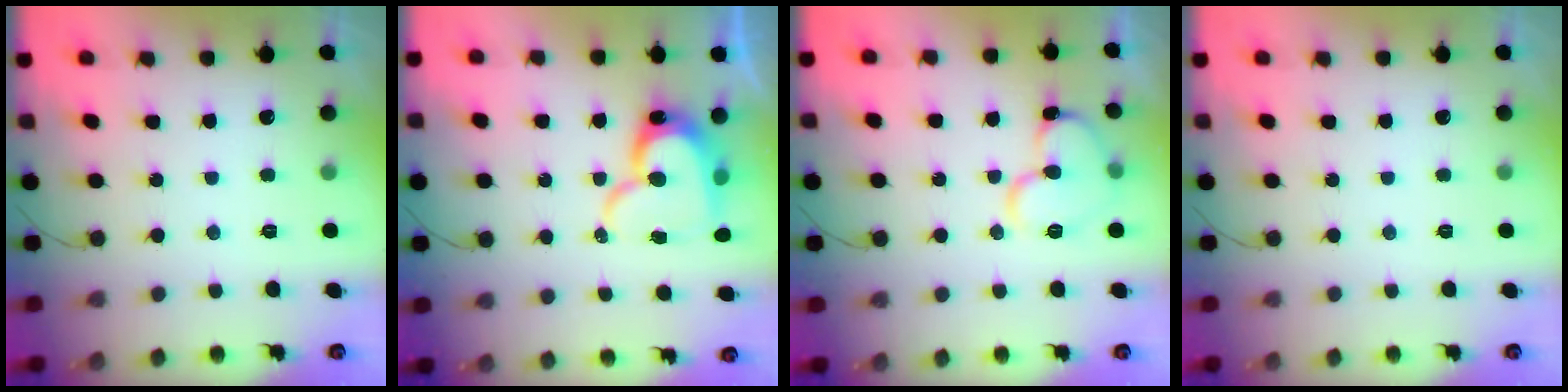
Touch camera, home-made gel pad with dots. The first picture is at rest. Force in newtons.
{"total": 15.3, "press": 15.2, "slide": 1.6}
{"total": 12.8, "press": 12.7, "slide": 1.7}
{"total": 0.0}